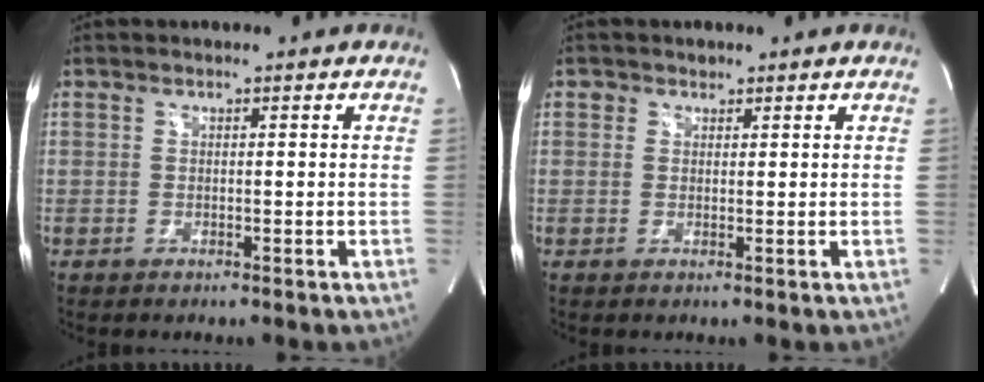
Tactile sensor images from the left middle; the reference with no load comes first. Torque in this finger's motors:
{"motor_torque": [-0.05, 0.05, -0.09, -0.01]}